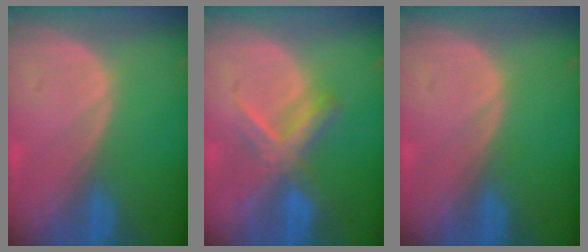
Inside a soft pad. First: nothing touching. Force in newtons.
{"total": 6.6, "press": 6.3, "slide": 1.9}
{"total": 0.0}